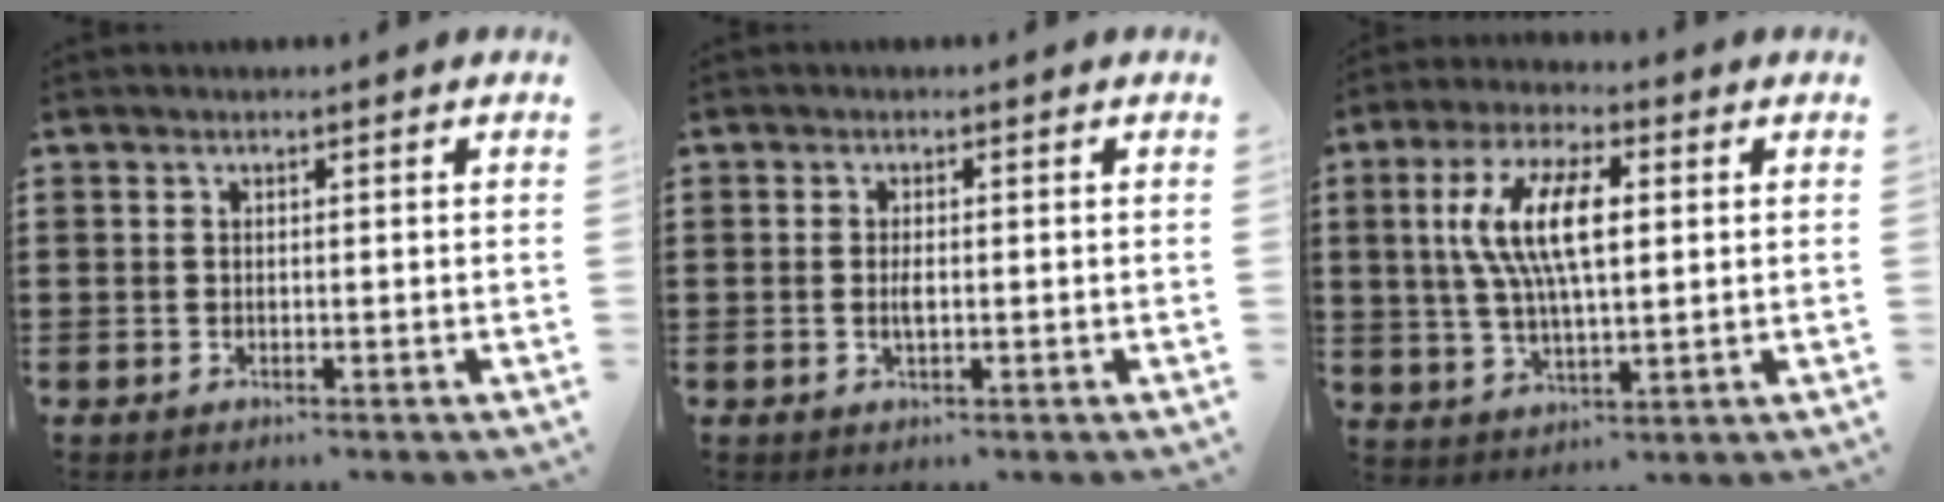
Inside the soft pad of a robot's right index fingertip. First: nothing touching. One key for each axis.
{"total": 1.8, "fx": -0.1, "fy": 0.6, "fz": 1.7, "tx": -0.039, "ty": -0.002, "tz": -0.005}
{"total": 10.6, "fx": 1.9, "fy": 4.0, "fz": 9.6, "tx": -0.207, "ty": 0.009, "tz": 0.027}